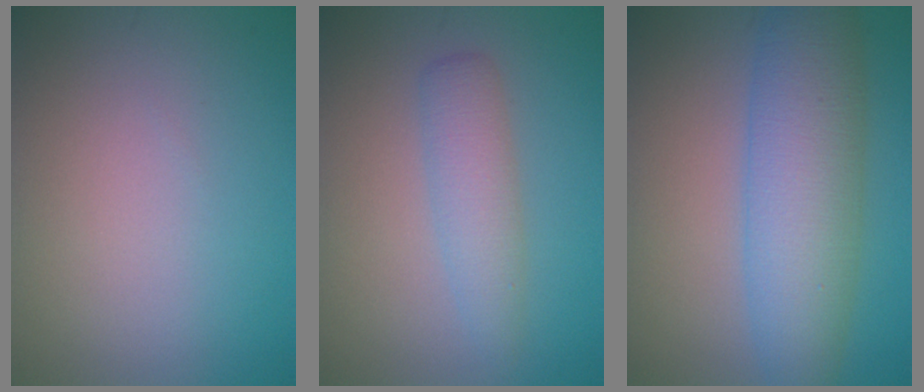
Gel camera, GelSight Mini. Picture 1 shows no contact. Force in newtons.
{"total": 2.9, "press": 2.9, "slide": 0.1}
{"total": 7.9, "press": 7.9, "slide": 0.1}